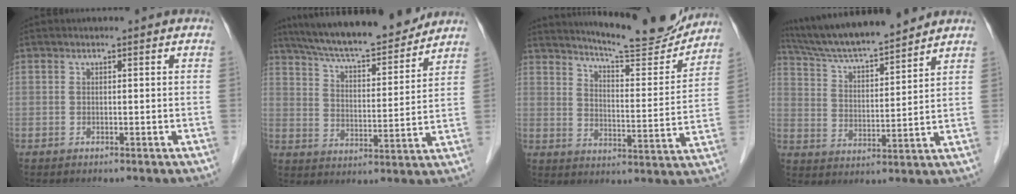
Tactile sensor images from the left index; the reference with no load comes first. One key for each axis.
{"total": 17.7, "fx": 15.9, "fy": 2.3, "fz": 7.4, "tx": -0.125, "ty": 0.012, "tz": 0.246}
{"total": 16.3, "fx": 15.4, "fy": 0.9, "fz": 5.3, "tx": -0.085, "ty": -0.039, "tz": 0.210}
{"total": 14.8, "fx": 13.5, "fy": 1.1, "fz": 6.0, "tx": -0.110, "ty": 0.015, "tz": 0.233}